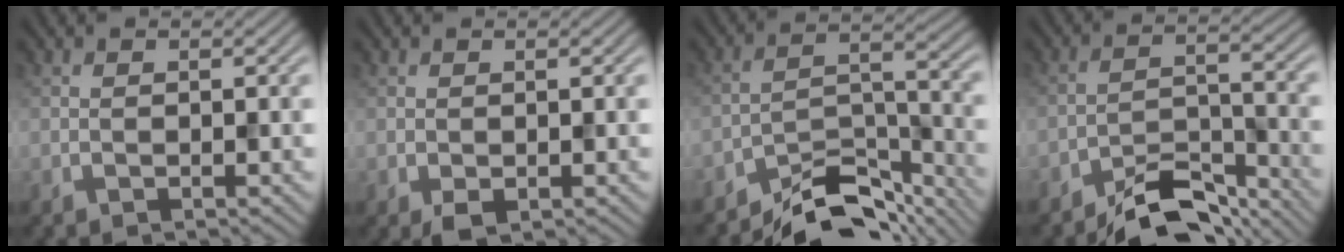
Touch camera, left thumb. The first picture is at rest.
{"total": 1.2, "force": [-0.4, 0.7, 0.8], "torque": [-0.014, -0.005, -0.005]}
{"total": 8.9, "force": [-8.1, 2.2, 3.0], "torque": [-0.041, 0.005, -0.151]}
{"total": 7.3, "force": [-6.4, 1.9, 2.9], "torque": [-0.046, 0.004, -0.120]}